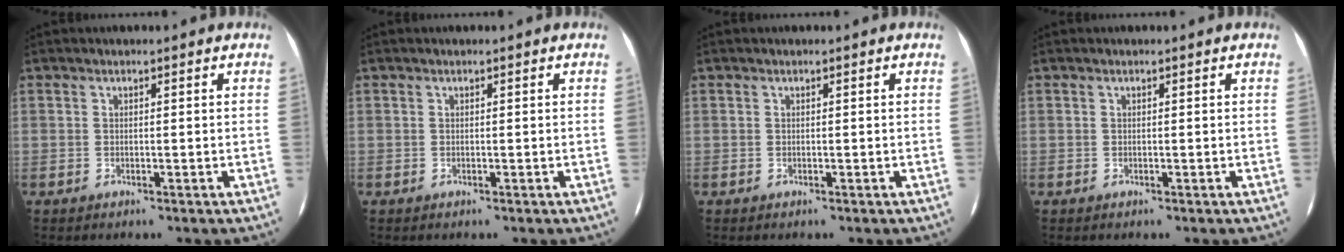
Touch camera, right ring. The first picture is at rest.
{"total": 0.0}
{"total": 0.0}
{"total": 0.0}